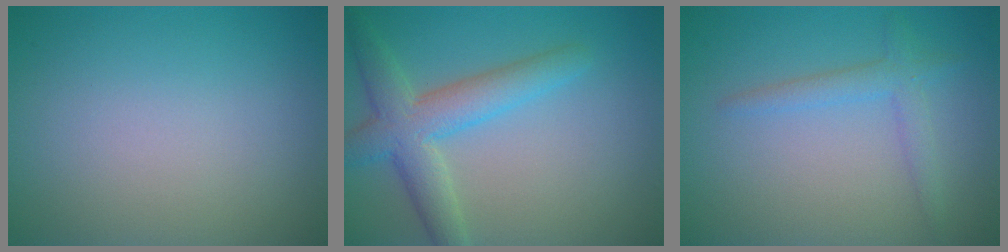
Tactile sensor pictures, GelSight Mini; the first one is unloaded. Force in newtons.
{"total": 5.0, "press": 5.0, "slide": 0.2}
{"total": 3.0, "press": 3.0, "slide": 0.2}